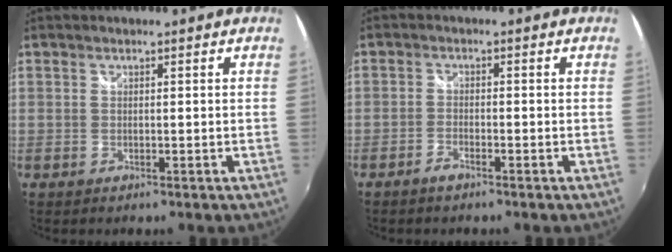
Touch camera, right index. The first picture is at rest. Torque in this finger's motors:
{"motor_torque": [0.10, -0.05, 0.01, 0.00]}